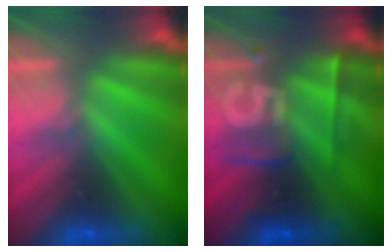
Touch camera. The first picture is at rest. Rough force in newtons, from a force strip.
{"total": 2.4}